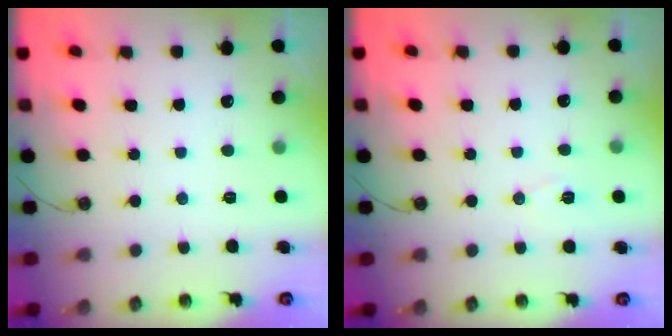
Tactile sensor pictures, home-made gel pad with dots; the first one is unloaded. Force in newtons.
{"total": 7.3, "press": 5.7, "slide": 4.6}